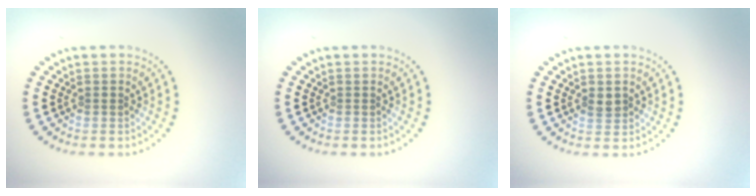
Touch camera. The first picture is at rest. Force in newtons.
{"total": 0.0}
{"total": 1.3, "press": 1.3, "slide": 0.2}